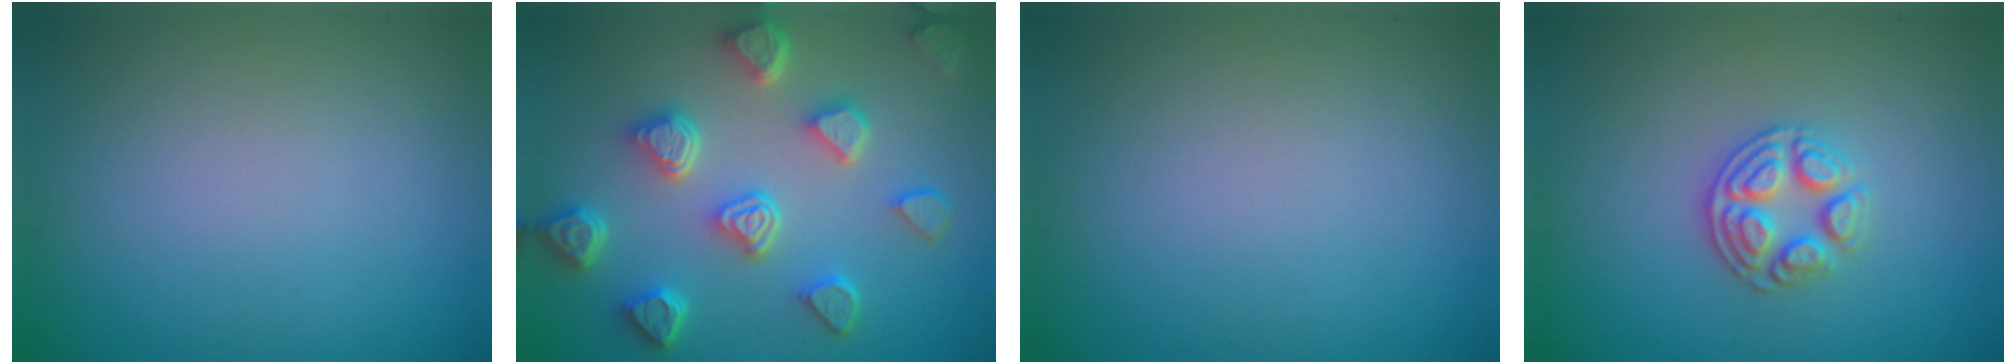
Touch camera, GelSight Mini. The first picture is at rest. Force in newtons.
{"total": 6.7, "press": 5.4, "slide": 3.9}
{"total": 0.0}
{"total": 3.3, "press": 2.9, "slide": 1.6}